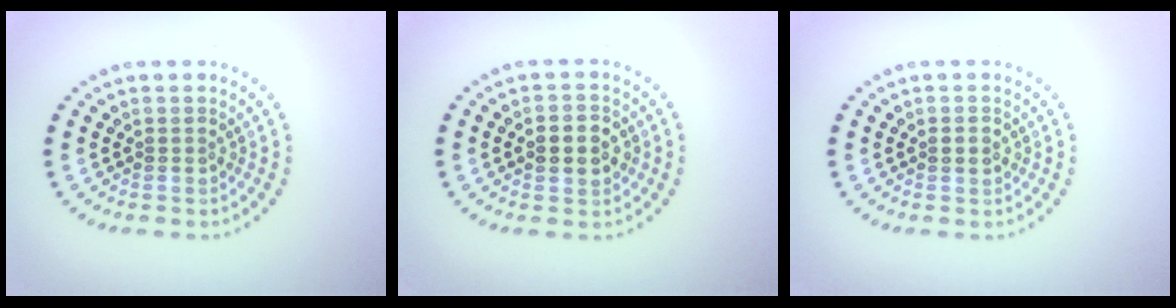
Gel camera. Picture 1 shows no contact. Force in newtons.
{"total": 3.1, "press": 3.1, "slide": 0.2}
{"total": 1.2, "press": 1.2, "slide": 0.0}